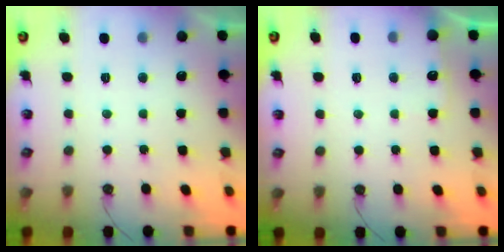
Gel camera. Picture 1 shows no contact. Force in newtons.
{"total": 3.7, "press": 3.6, "slide": 0.4}